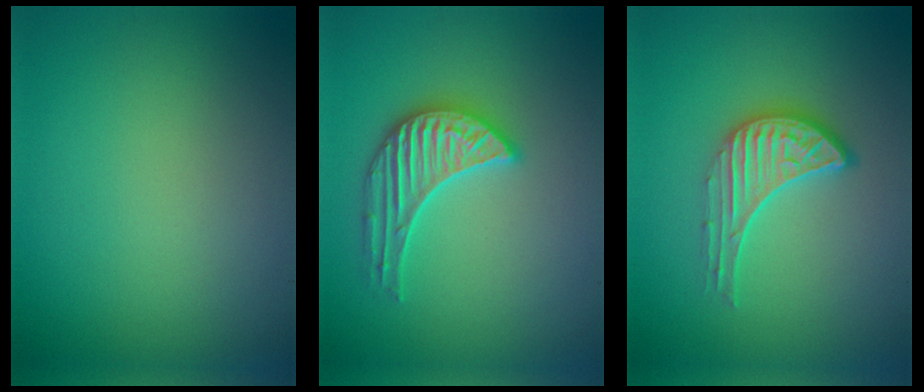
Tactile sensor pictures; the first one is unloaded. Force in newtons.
{"total": 3.5, "press": 3.5, "slide": 0.4}
{"total": 3.5, "press": 2.9, "slide": 2.0}